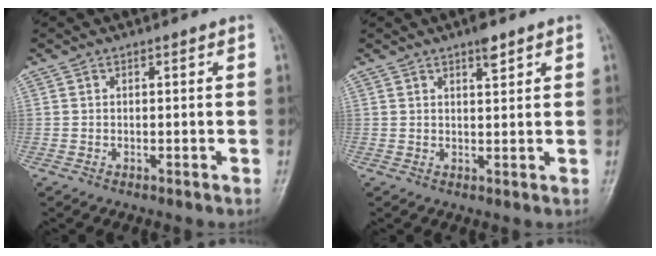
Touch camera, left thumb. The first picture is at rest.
{"total": 2.8, "force": [2.0, 0.8, 1.9], "torque": [-0.024, -0.011, 0.030]}